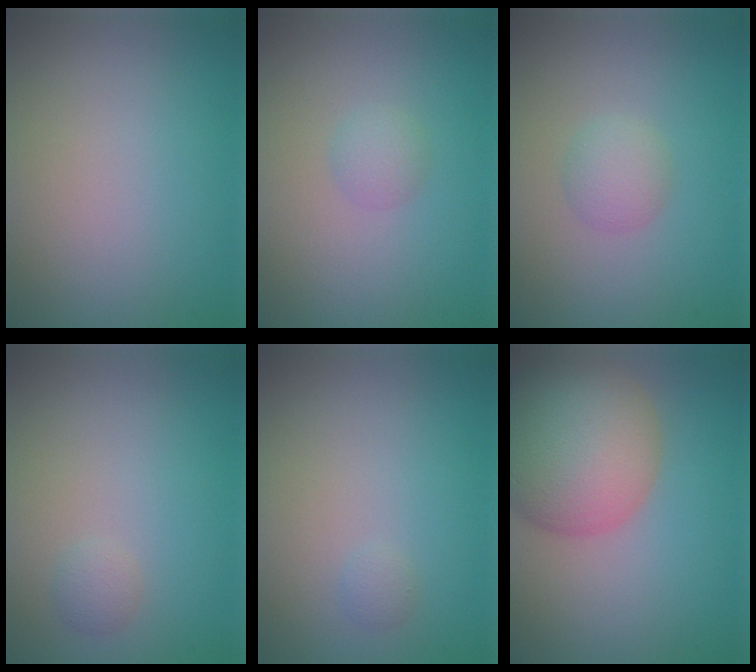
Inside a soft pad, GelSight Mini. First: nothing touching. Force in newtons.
{"total": 1.3, "press": 1.3, "slide": 0.1}
{"total": 2.0, "press": 2.0, "slide": 0.1}
{"total": 0.9, "press": 0.9, "slide": 0.0}
{"total": 0.6, "press": 0.6, "slide": 0.0}
{"total": 10.4, "press": 10.4, "slide": 0.6}